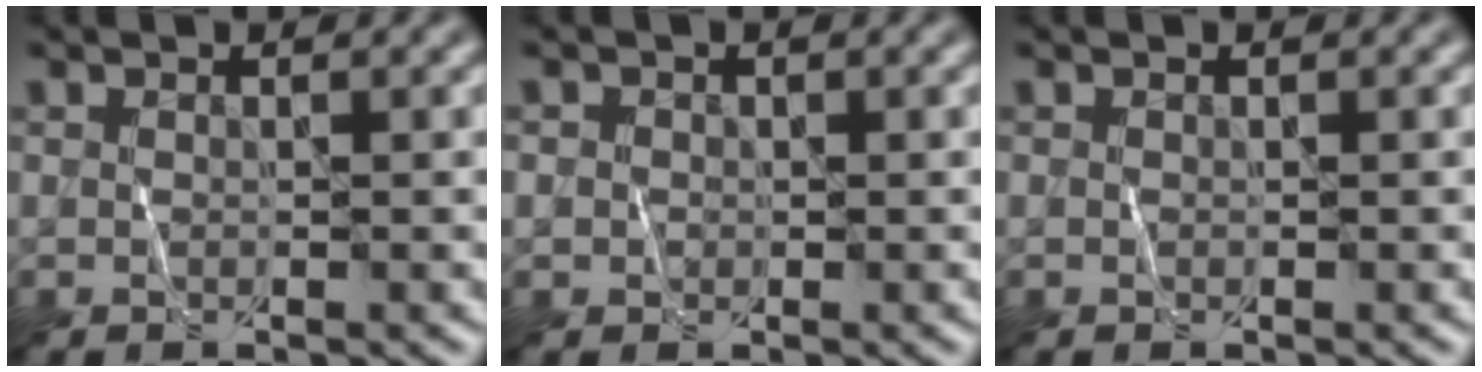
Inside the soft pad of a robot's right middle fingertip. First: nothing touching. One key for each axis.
{"total": 1.5, "fx": 0.2, "fy": 1.4, "fz": 0.4, "tx": 0.008, "ty": 0.004, "tz": -0.003}
{"total": 0.0}